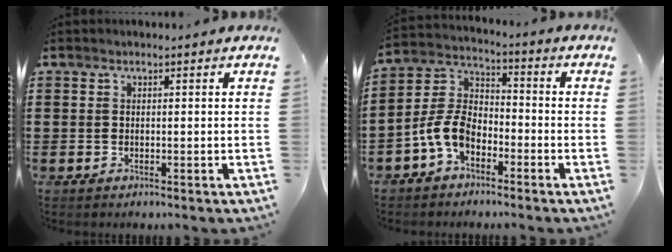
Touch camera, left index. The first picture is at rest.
{"total": 7.5, "force": [-4.1, 4.3, 4.5], "torque": [-0.132, -0.004, -0.091]}